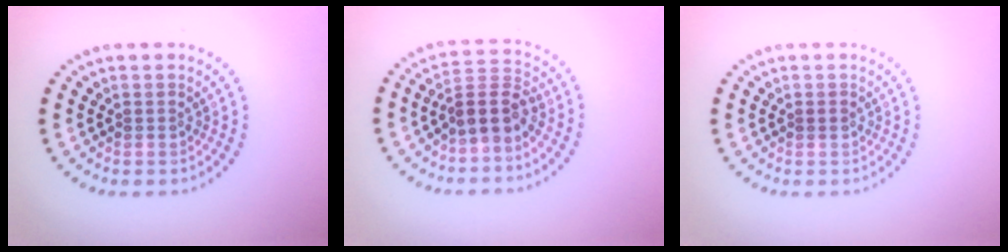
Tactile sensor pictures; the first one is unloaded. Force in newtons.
{"total": 3.4, "press": 2.8, "slide": 1.8}
{"total": 0.7, "press": 0.7, "slide": 0.1}